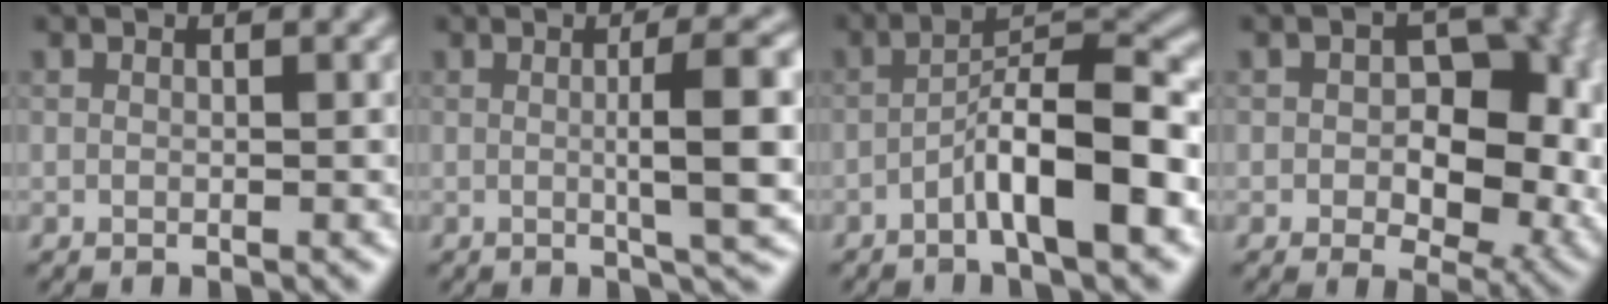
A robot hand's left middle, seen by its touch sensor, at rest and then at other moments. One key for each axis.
{"total": 6.8, "fx": 0.1, "fy": 1.3, "fz": 6.7, "tx": -0.094, "ty": 0.006, "tz": 0.002}
{"total": 8.0, "fx": -3.5, "fy": 1.7, "fz": 7.0, "tx": -0.112, "ty": 0.025, "tz": -0.061}
{"total": 9.8, "fx": 0.2, "fy": 6.4, "fz": 7.5, "tx": -0.067, "ty": -0.006, "tz": 0.006}